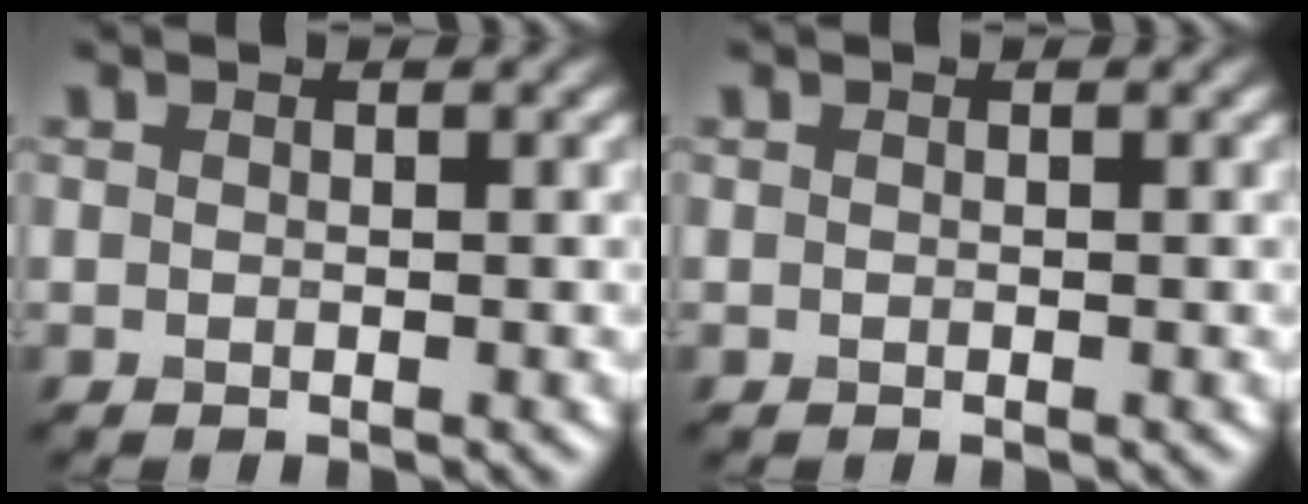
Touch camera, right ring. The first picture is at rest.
{"total": 0.0}